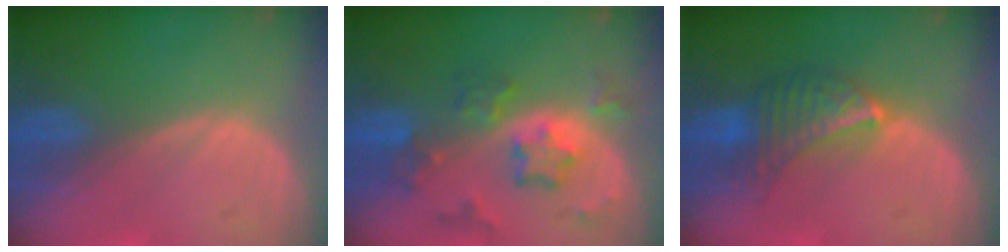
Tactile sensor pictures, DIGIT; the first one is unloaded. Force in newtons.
{"total": 7.8, "press": 6.8, "slide": 3.9}
{"total": 6.7, "press": 6.1, "slide": 2.8}